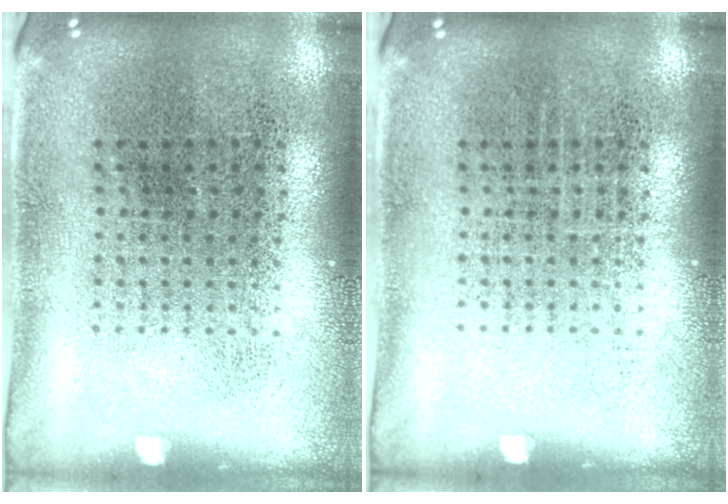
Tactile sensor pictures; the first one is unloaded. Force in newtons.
{"total": 0.0}